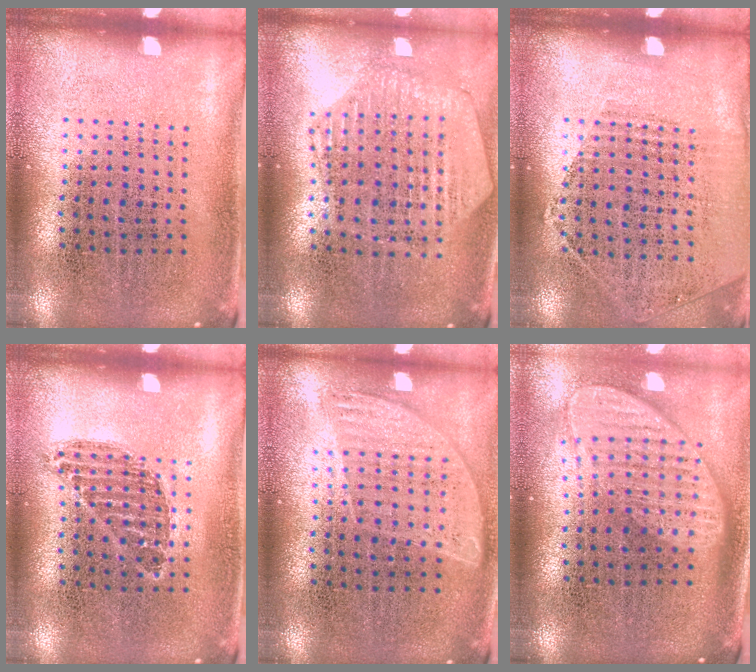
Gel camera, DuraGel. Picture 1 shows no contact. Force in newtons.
{"total": 1.2, "press": 1.2, "slide": 0.2}
{"total": 1.2, "press": 1.0, "slide": 0.6}
{"total": 0.8, "press": 0.7, "slide": 0.4}
{"total": 0.9, "press": 0.8, "slide": 0.4}
{"total": 2.0, "press": 1.6, "slide": 1.3}